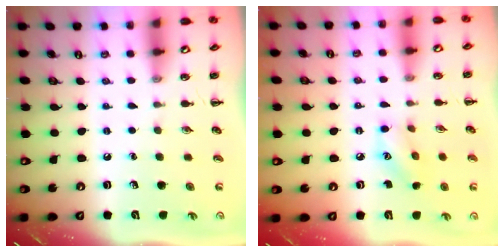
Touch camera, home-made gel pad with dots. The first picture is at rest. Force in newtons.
{"total": 7.8, "press": 7.7, "slide": 0.6}